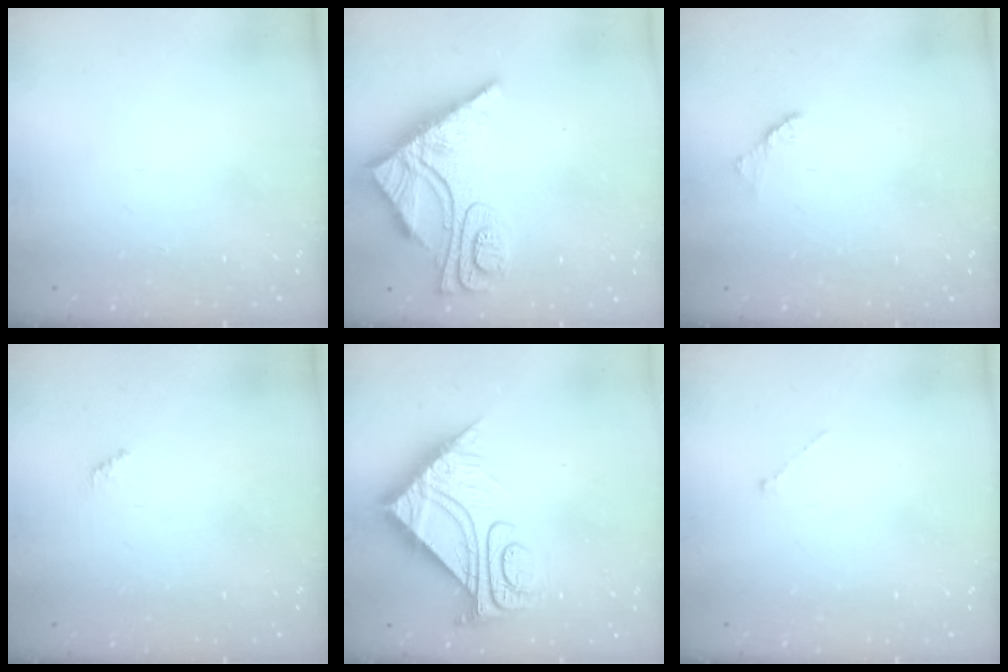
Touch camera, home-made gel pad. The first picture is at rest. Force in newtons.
{"total": 12.9, "press": 12.8, "slide": 1.3}
{"total": 1.7, "press": 1.6, "slide": 0.4}
{"total": 0.7, "press": 0.7, "slide": 0.3}
{"total": 13.0, "press": 13.0, "slide": 1.0}
{"total": 0.0}